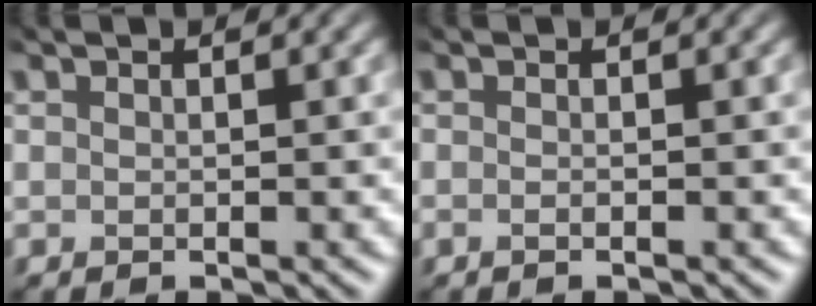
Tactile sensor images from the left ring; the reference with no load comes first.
{"total": 1.4, "force": [0.0, 0.6, 1.3], "torque": [-0.010, -0.003, -0.021]}